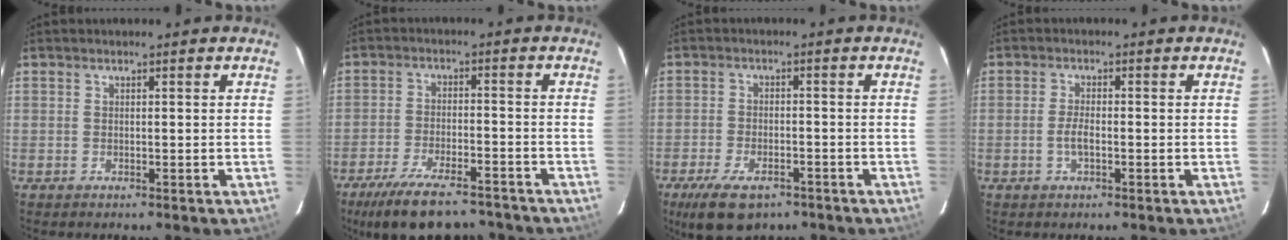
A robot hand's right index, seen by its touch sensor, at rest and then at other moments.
{"total": 16.0, "force": [-12.8, 5.3, 7.9], "torque": [-0.164, -0.020, -0.197]}
{"total": 10.3, "force": [-6.9, 4.9, 5.9], "torque": [-0.138, -0.017, -0.113]}
{"total": 2.6, "force": [-0.9, 0.9, 2.3], "torque": [-0.051, 0.000, -0.017]}